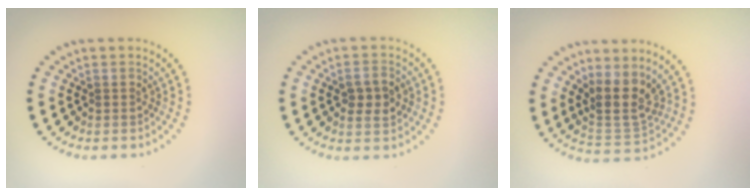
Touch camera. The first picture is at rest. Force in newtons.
{"total": 2.5, "press": 2.5, "slide": 0.2}
{"total": 3.8, "press": 3.0, "slide": 2.2}